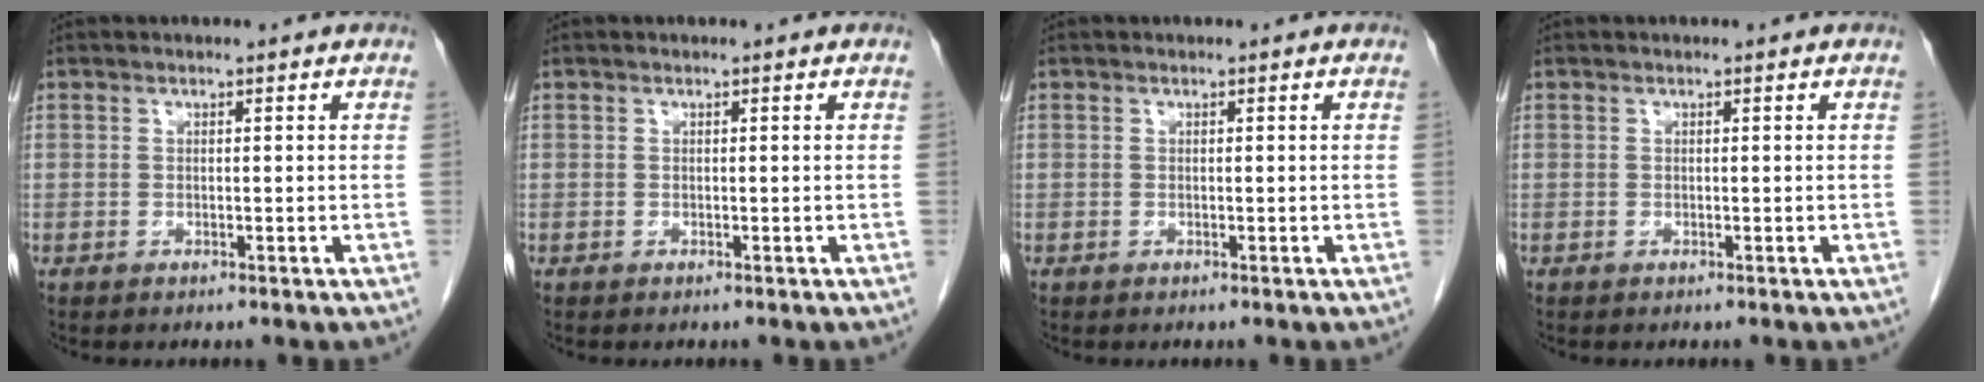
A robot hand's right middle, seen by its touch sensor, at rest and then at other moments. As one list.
[{"total": 0.0}, {"total": 0.0}, {"total": 0.0}]